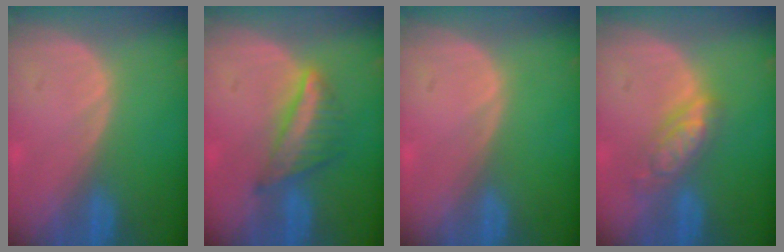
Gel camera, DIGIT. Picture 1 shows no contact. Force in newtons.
{"total": 6.2, "press": 5.9, "slide": 2.0}
{"total": 0.0}
{"total": 5.5, "press": 5.0, "slide": 2.4}